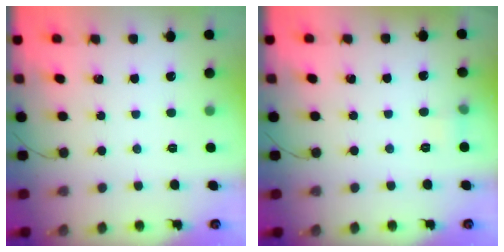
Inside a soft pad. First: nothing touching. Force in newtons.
{"total": 4.2, "press": 3.8, "slide": 1.8}